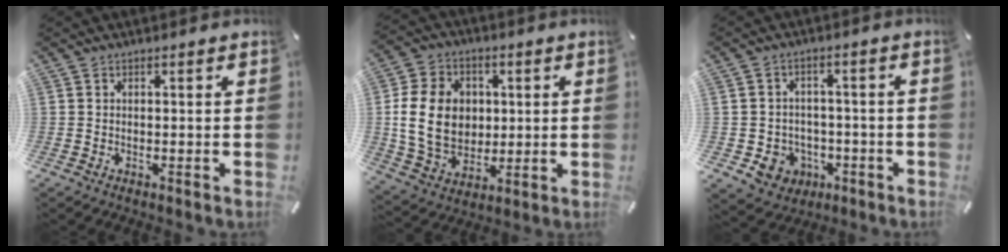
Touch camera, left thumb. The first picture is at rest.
{"total": 15.3, "force": [1.3, 12.4, 8.8], "torque": [-0.192, 0.008, 0.021]}
{"total": 7.2, "force": [-2.1, 6.7, 1.7], "torque": [-0.034, 0.010, -0.034]}